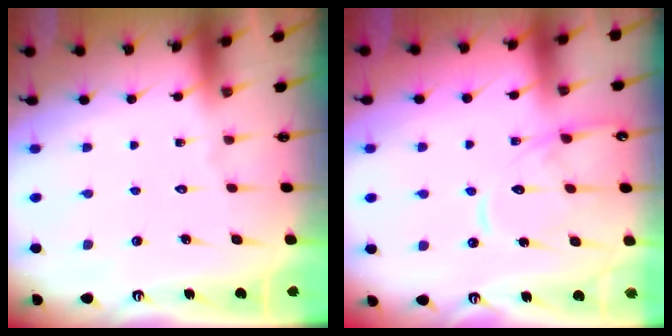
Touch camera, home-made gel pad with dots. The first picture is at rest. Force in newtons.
{"total": 13.6, "press": 13.6, "slide": 1.3}